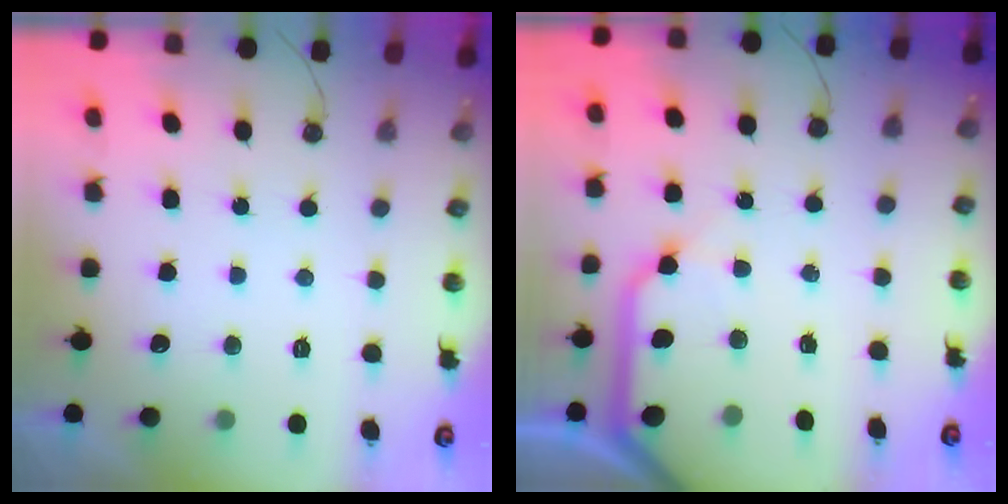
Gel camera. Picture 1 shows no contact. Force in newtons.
{"total": 11.3, "press": 11.3, "slide": 1.1}